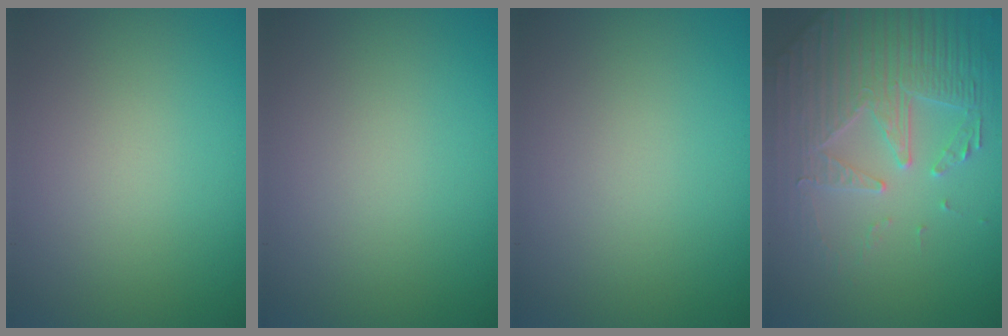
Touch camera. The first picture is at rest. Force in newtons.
{"total": 0.0}
{"total": 0.0}
{"total": 4.6, "press": 4.4, "slide": 1.4}